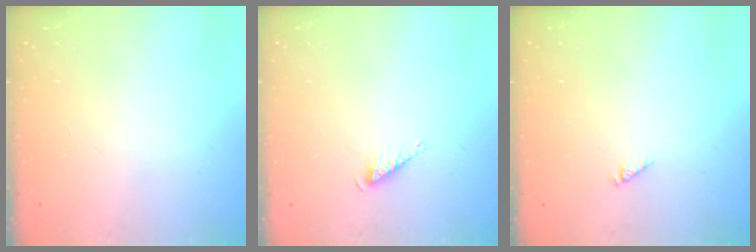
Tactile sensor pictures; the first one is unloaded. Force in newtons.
{"total": 2.7, "press": 2.7, "slide": 0.4}
{"total": 0.0}